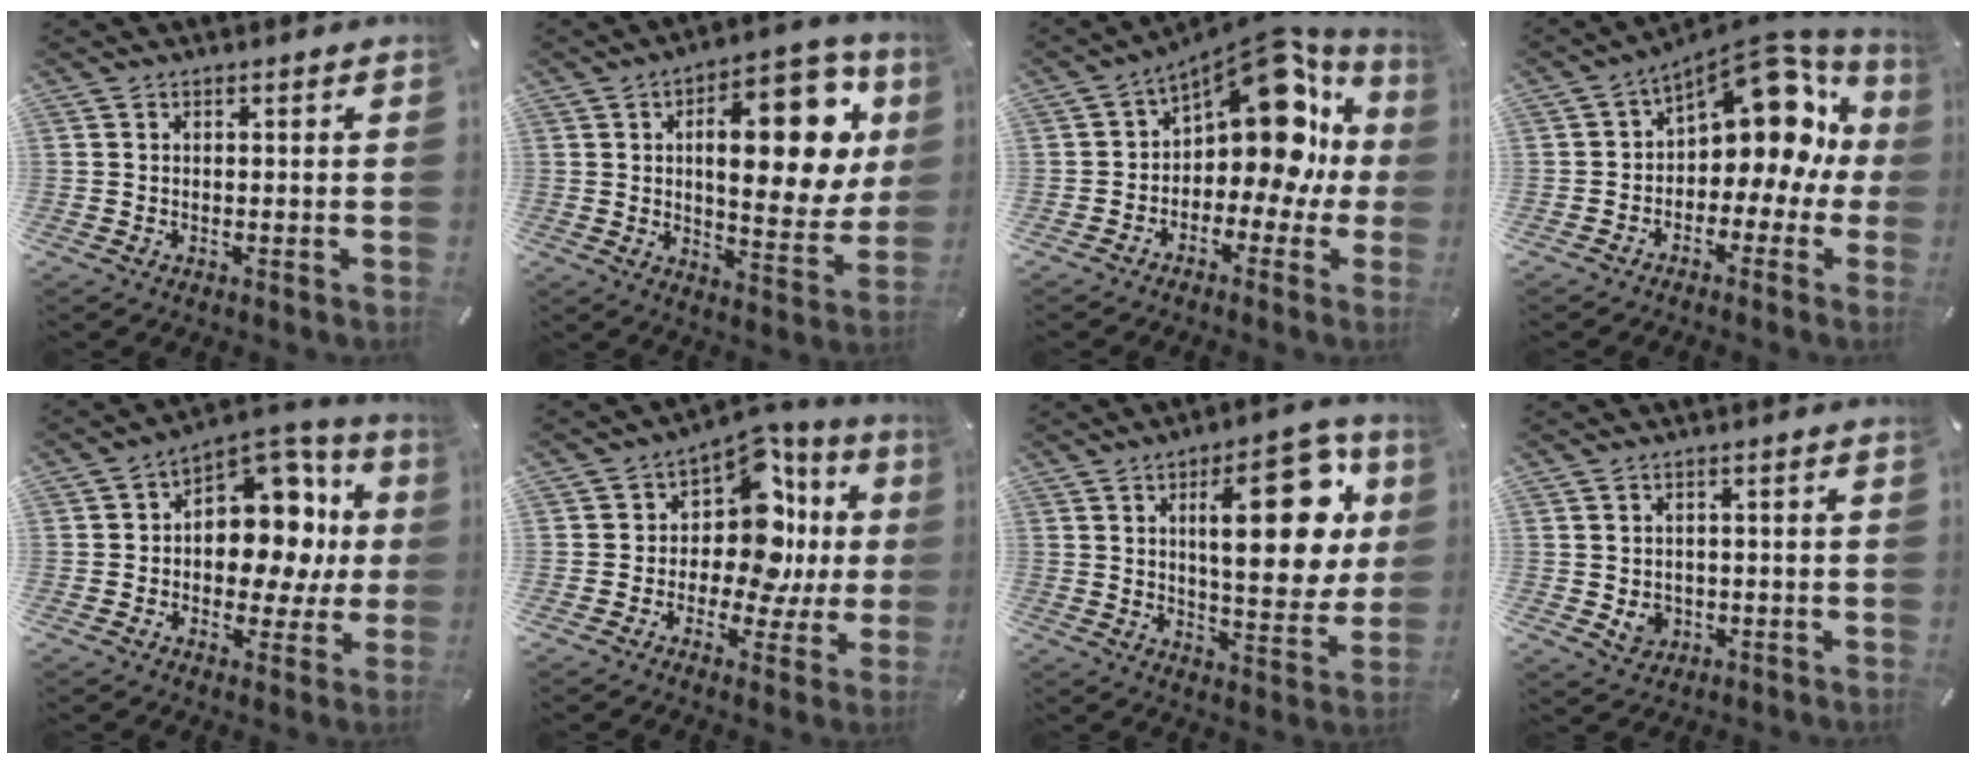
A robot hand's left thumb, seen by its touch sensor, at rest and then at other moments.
{"total": 22.2, "force": [6.8, 10.0, 18.6], "torque": [-0.241, -0.029, 0.102]}
{"total": 16.1, "force": [6.1, 8.9, 12.0], "torque": [-0.178, -0.046, 0.099]}
{"total": 13.6, "force": [6.5, 7.7, 9.1], "torque": [-0.127, -0.061, 0.110]}
{"total": 13.9, "force": [2.2, 10.6, 8.8], "torque": [-0.100, -0.036, 0.043]}
{"total": 14.0, "force": [3.2, 9.1, 10.1], "torque": [-0.152, -0.040, 0.052]}
{"total": 23.0, "force": [7.3, 9.1, 19.8], "torque": [-0.271, -0.021, 0.104]}
{"total": 4.2, "force": [-0.6, 3.8, 1.6], "torque": [-0.020, -0.002, -0.012]}